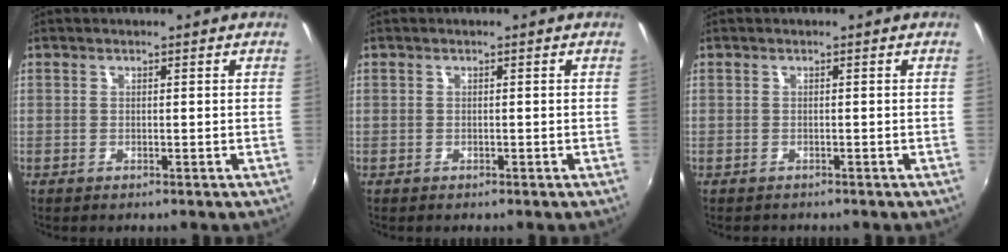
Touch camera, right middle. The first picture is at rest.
{"total": 0.6, "force": [-0.4, 0.5, 0.0], "torque": [0.002, -0.002, -0.006]}
{"total": 0.8, "force": [-0.7, 0.4, -0.1], "torque": [-0.003, -0.001, -0.011]}